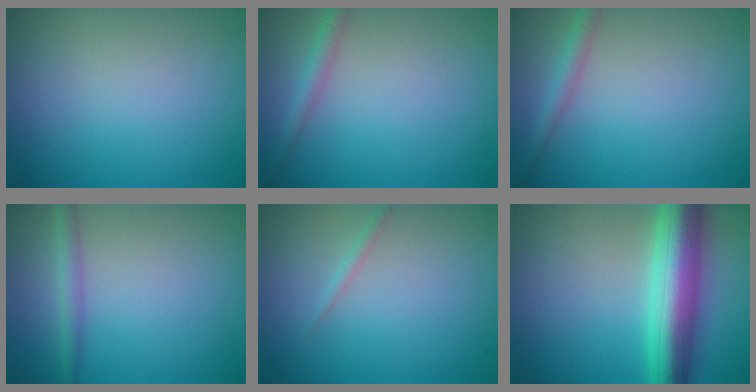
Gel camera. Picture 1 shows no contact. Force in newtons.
{"total": 1.7, "press": 1.7, "slide": 0.1}
{"total": 1.7, "press": 1.7, "slide": 0.1}
{"total": 1.8, "press": 1.8, "slide": 0.1}
{"total": 0.7, "press": 0.7, "slide": 0.0}
{"total": 8.6, "press": 8.6, "slide": 0.3}